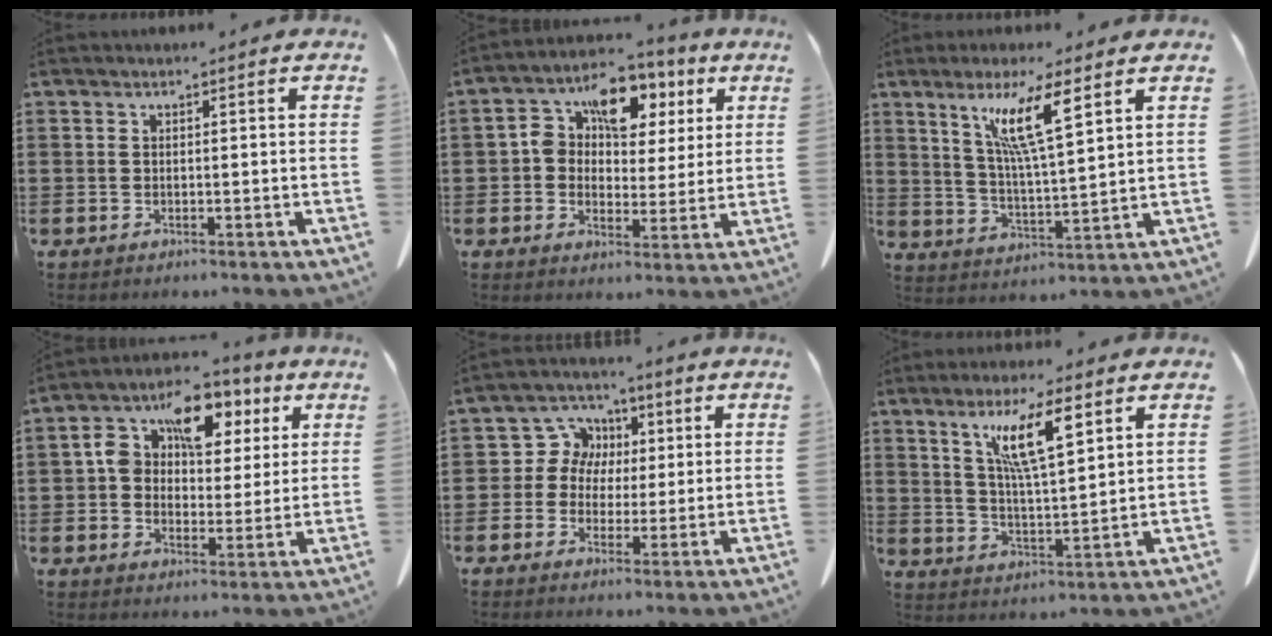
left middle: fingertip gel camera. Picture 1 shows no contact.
{"total": 8.4, "force": [3.4, 5.8, 5.1], "torque": [-0.109, 0.008, 0.057]}
{"total": 9.0, "force": [5.5, 0.7, 7.1], "torque": [-0.144, -0.013, 0.091]}
{"total": 9.9, "force": [4.3, 6.3, 6.3], "torque": [-0.115, 0.004, 0.070]}
{"total": 6.9, "force": [1.3, 6.6, 1.7], "torque": [-0.070, 0.009, 0.022]}
{"total": 9.8, "force": [5.7, 2.1, 7.8], "torque": [-0.156, -0.005, 0.096]}